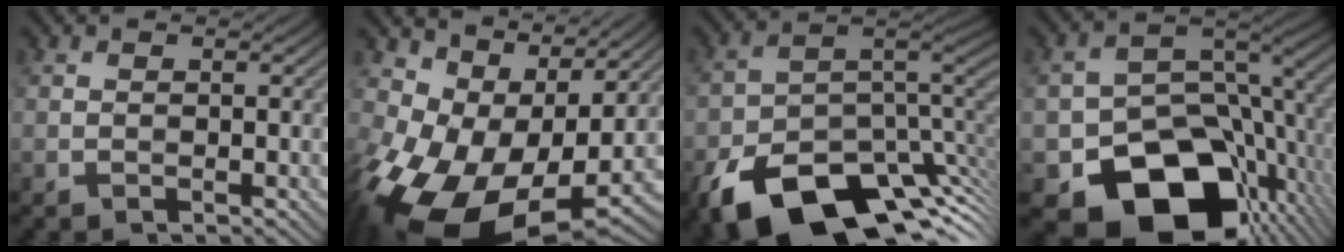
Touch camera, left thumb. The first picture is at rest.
{"total": 13.5, "force": [1.5, 8.9, 10.0], "torque": [-0.195, -0.025, 0.049]}
{"total": 15.5, "force": [-8.0, 9.1, 9.6], "torque": [-0.178, -0.032, -0.120]}
{"total": 16.0, "force": [-7.2, 10.8, 9.3], "torque": [-0.130, -0.037, -0.109]}